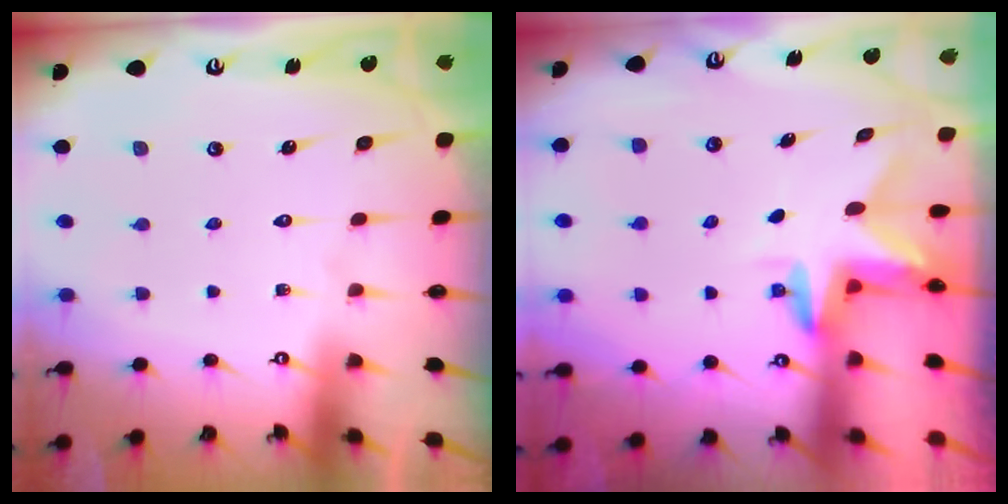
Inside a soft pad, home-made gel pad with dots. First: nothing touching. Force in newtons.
{"total": 2.9, "press": 2.9, "slide": 0.2}